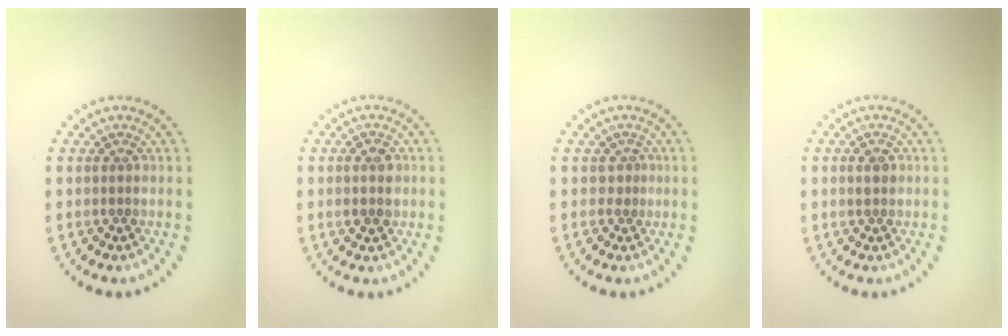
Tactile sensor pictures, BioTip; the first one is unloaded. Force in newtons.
{"total": 2.4, "press": 2.4, "slide": 0.1}
{"total": 0.9, "press": 0.4, "slide": 0.8}
{"total": 1.1, "press": 1.1, "slide": 0.2}